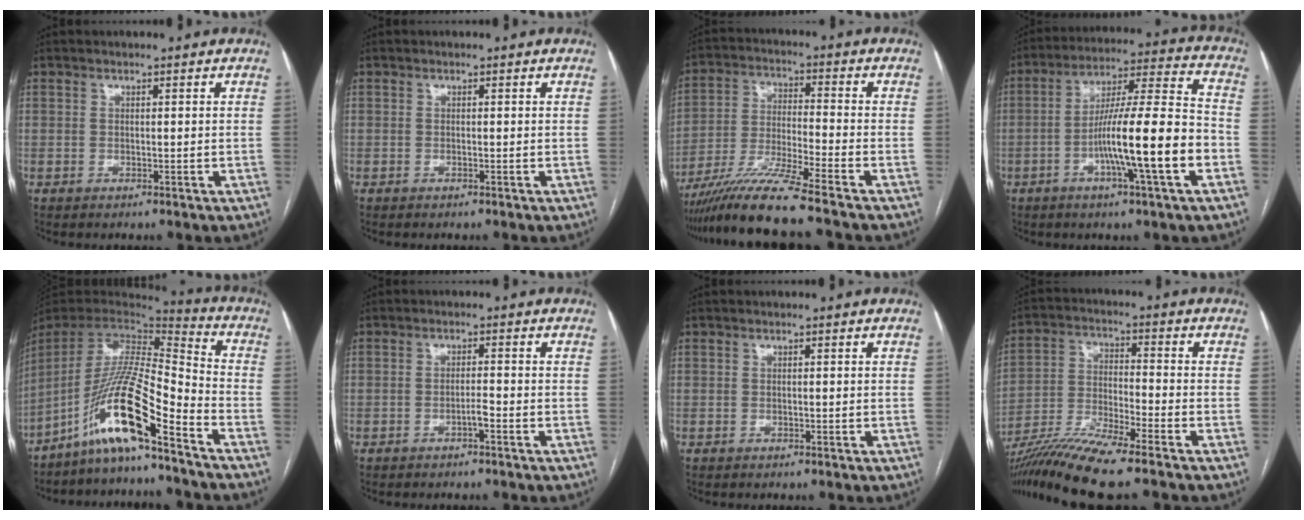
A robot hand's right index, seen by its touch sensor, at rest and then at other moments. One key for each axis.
{"total": 0.0}
{"total": 11.8, "fx": -9.5, "fy": -1.6, "fz": 6.8, "tx": -0.131, "ty": -0.026, "tz": -0.176}
{"total": 15.8, "fx": -4.9, "fy": 0.1, "fz": 15.0, "tx": -0.252, "ty": 0.006, "tz": -0.083}
{"total": 15.0, "fx": -10.2, "fy": 0.7, "fz": 11.0, "tx": -0.213, "ty": 0.005, "tz": -0.189}
{"total": 1.6, "fx": -0.9, "fy": 0.1, "fz": 1.2, "tx": -0.021, "ty": 0.002, "tz": -0.017}
{"total": 0.0}
{"total": 12.6, "fx": -10.3, "fy": -0.6, "fz": 7.3, "tx": -0.137, "ty": -0.023, "tz": -0.187}